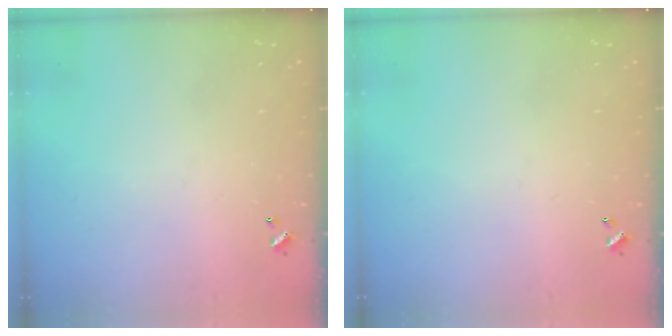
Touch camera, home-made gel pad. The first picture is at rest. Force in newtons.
{"total": 0.0}